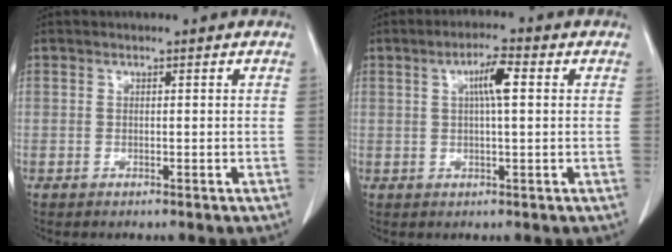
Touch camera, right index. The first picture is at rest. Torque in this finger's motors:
{"motor_torque": [0.83, 0.01, 0.16, 0.06]}